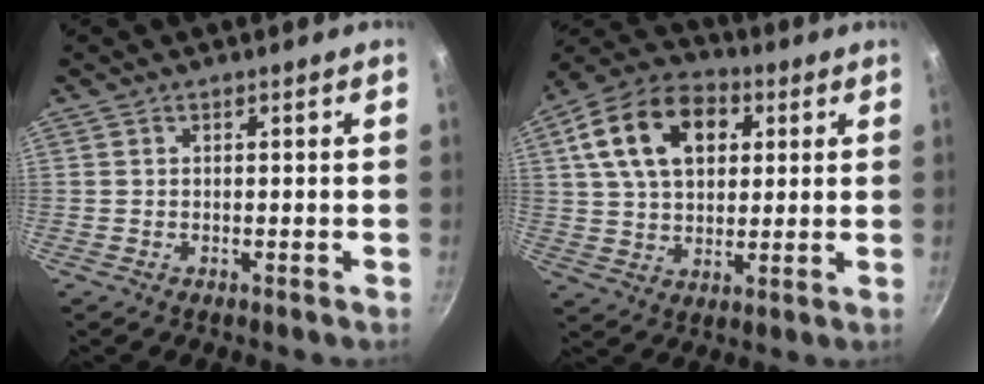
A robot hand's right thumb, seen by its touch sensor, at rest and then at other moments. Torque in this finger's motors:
{"motor_torque": [0.34, 3.06, 1.30, 0.66, 0.11]}